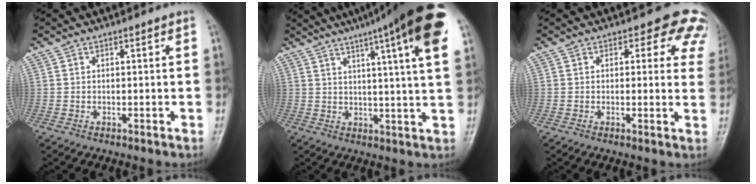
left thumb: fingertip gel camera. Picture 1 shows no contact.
{"total": 20.3, "force": [11.2, 2.2, 16.8], "torque": [-0.235, -0.009, 0.134]}
{"total": 7.8, "force": [5.5, 4.5, 3.2], "torque": [0.014, -0.018, 0.035]}